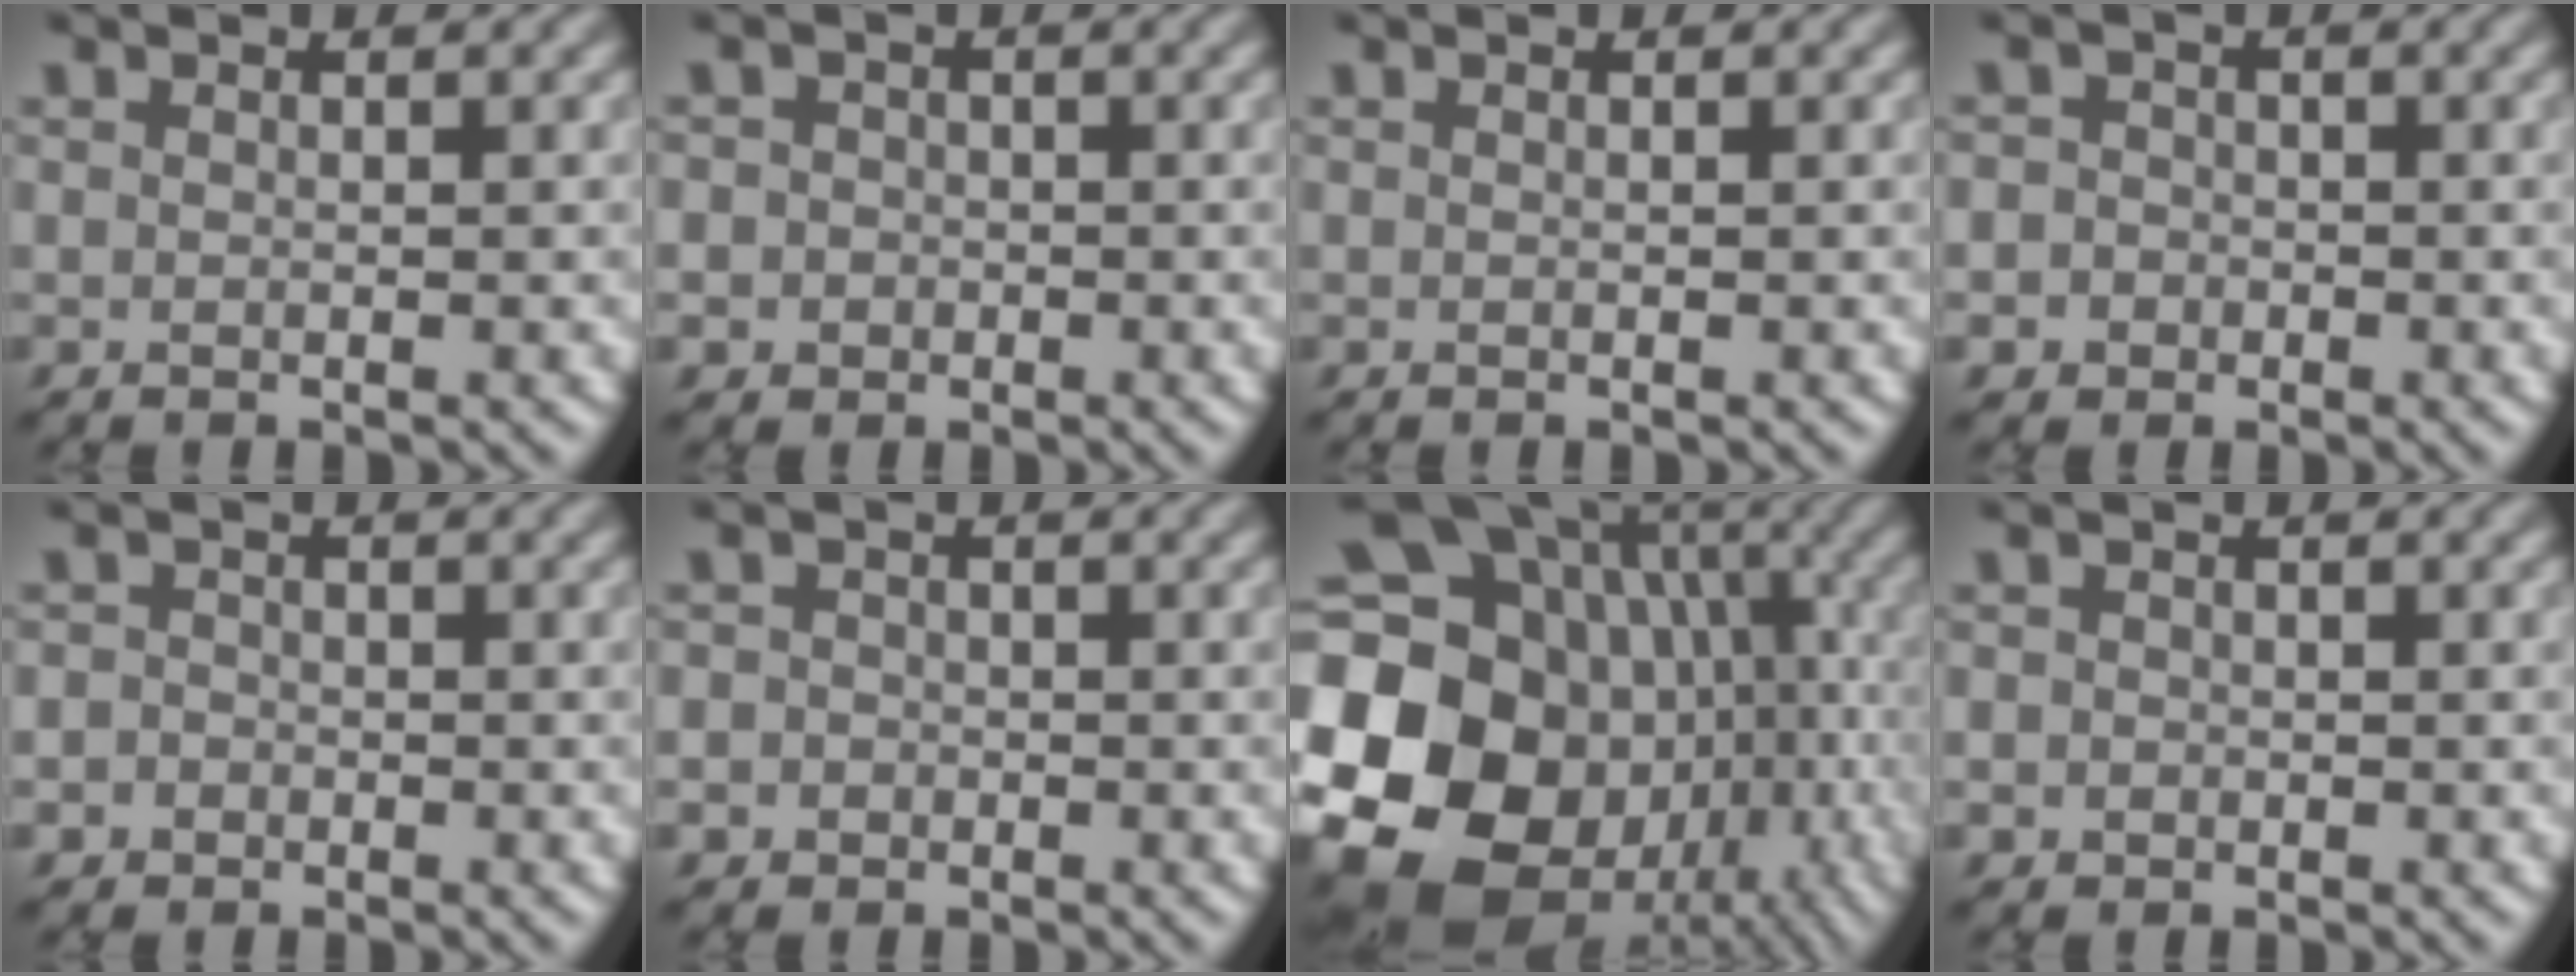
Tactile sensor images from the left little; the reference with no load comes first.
{"total": 2.6, "force": [-0.2, 2.5, 0.6], "torque": [0.017, 0.013, -0.027]}
{"total": 0.0}
{"total": 2.8, "force": [-0.7, 2.7, 0.6], "torque": [0.022, 0.012, -0.035]}
{"total": 2.0, "force": [-0.4, 1.9, 0.5], "torque": [0.017, 0.008, -0.026]}
{"total": 2.4, "force": [-0.4, 2.3, 0.6], "torque": [0.015, 0.014, -0.031]}
{"total": 24.3, "force": [-4.8, 20.7, 11.7], "torque": [-0.239, -0.011, -0.107]}
{"total": 1.3, "force": [-0.1, 1.2, 0.3], "torque": [0.010, 0.000, -0.008]}